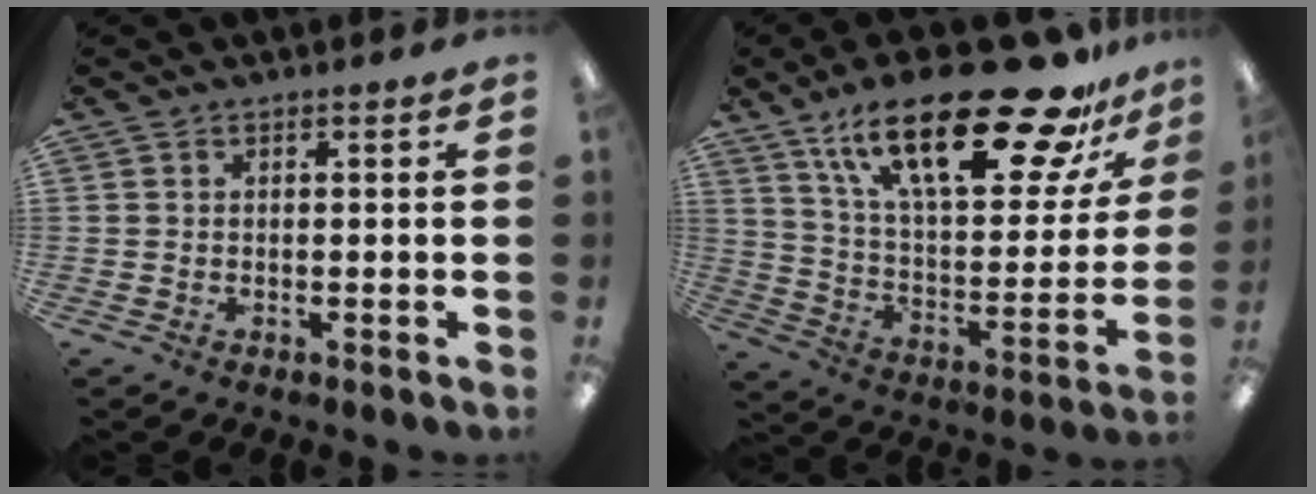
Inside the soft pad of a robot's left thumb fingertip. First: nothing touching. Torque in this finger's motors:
{"motor_torque": [0.53, 0.62, 1.61, -1.17, 0.48]}